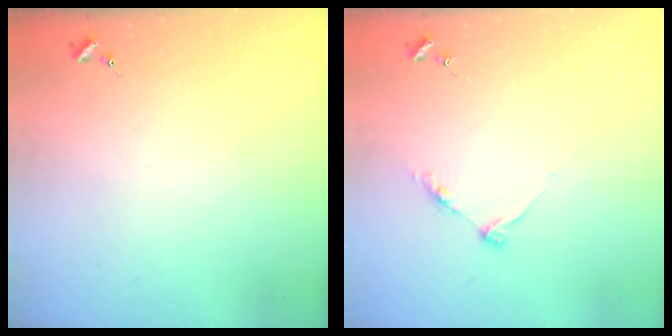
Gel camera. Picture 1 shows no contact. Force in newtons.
{"total": 5.1, "press": 5.0, "slide": 0.8}